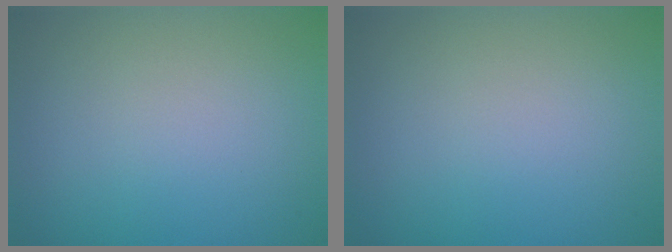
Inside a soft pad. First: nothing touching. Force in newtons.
{"total": 0.0}